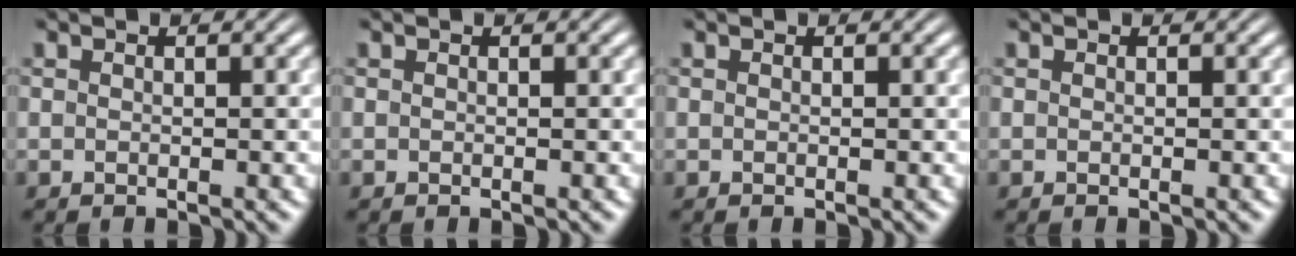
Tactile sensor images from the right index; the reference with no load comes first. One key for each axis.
{"total": 0.0}
{"total": 0.0}
{"total": 0.0}